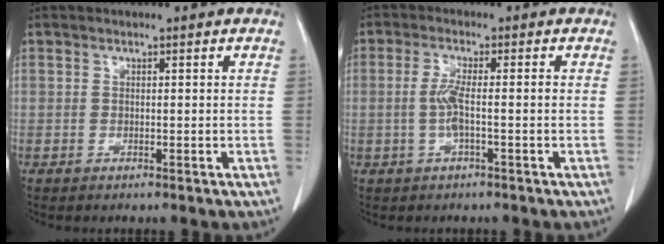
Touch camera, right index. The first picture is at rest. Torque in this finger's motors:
{"motor_torque": [0.14, 0.04, 0.10, 0.03]}